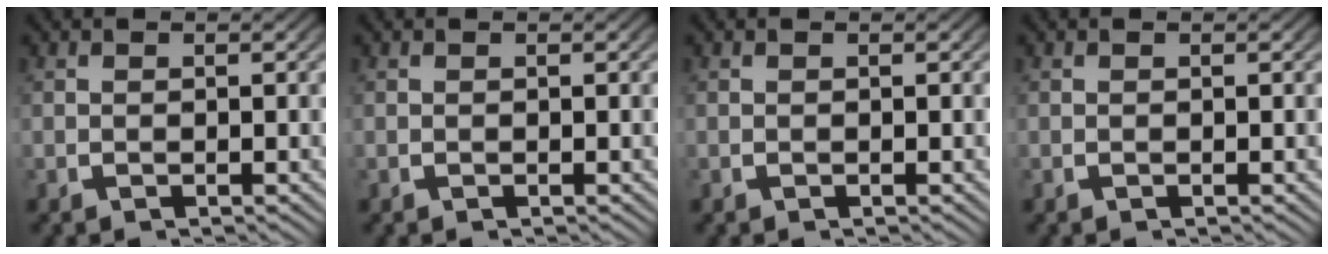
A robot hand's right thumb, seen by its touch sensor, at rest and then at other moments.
{"total": 0.0}
{"total": 0.0}
{"total": 0.0}